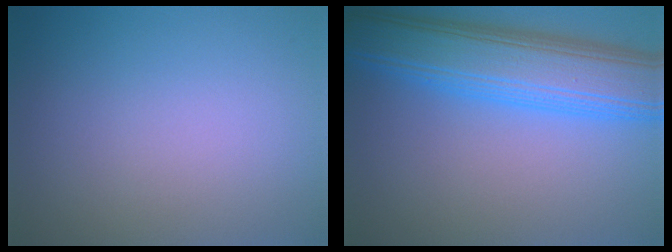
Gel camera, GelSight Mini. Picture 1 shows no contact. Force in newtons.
{"total": 9.3, "press": 9.3, "slide": 0.2}